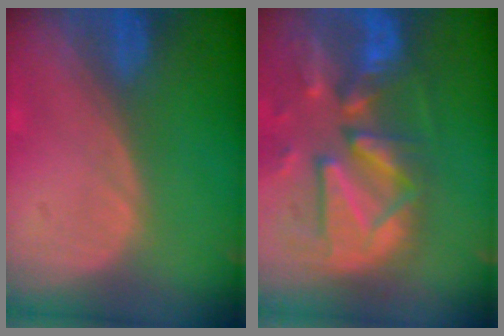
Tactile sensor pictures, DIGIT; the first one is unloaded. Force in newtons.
{"total": 13.0, "press": 11.3, "slide": 6.4}